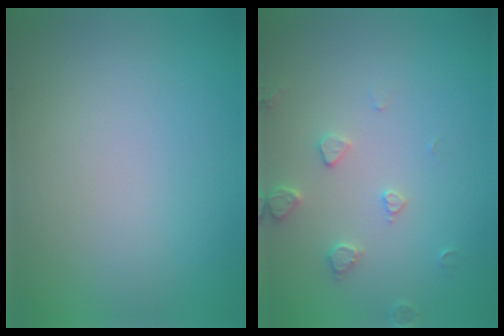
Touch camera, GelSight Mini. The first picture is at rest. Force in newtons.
{"total": 1.9, "press": 1.8, "slide": 0.3}